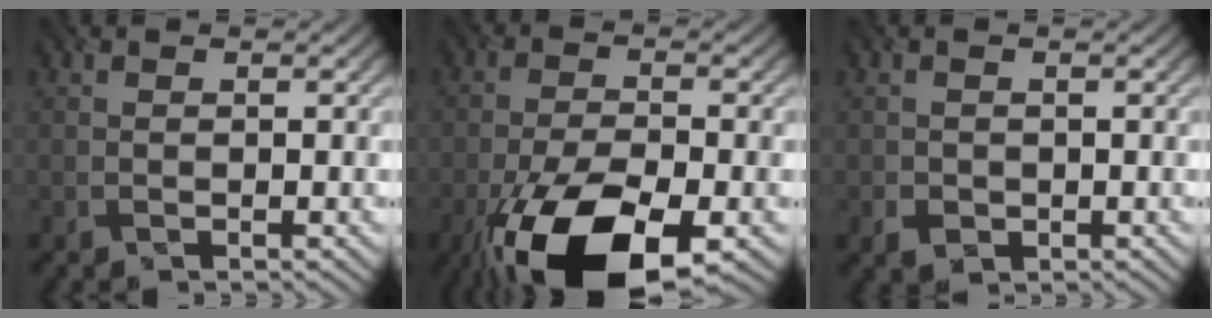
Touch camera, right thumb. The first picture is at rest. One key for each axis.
{"total": 15.0, "fx": -8.1, "fy": 6.2, "fz": 11.0, "tx": -0.206, "ty": -0.026, "tz": -0.145}
{"total": 1.7, "fx": -0.5, "fy": 1.4, "fz": 0.7, "tx": -0.015, "ty": -0.009, "tz": -0.008}